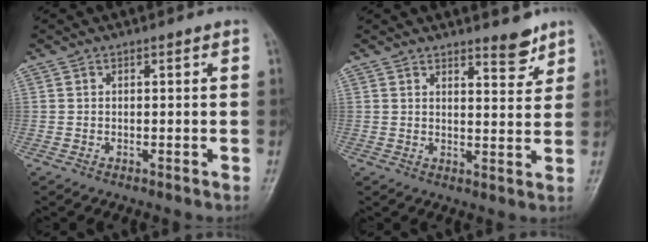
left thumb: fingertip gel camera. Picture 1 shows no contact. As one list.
[{"total": 4.3, "force": [3.5, 1.3, 2.1], "torque": [-0.014, -0.030, 0.050]}]